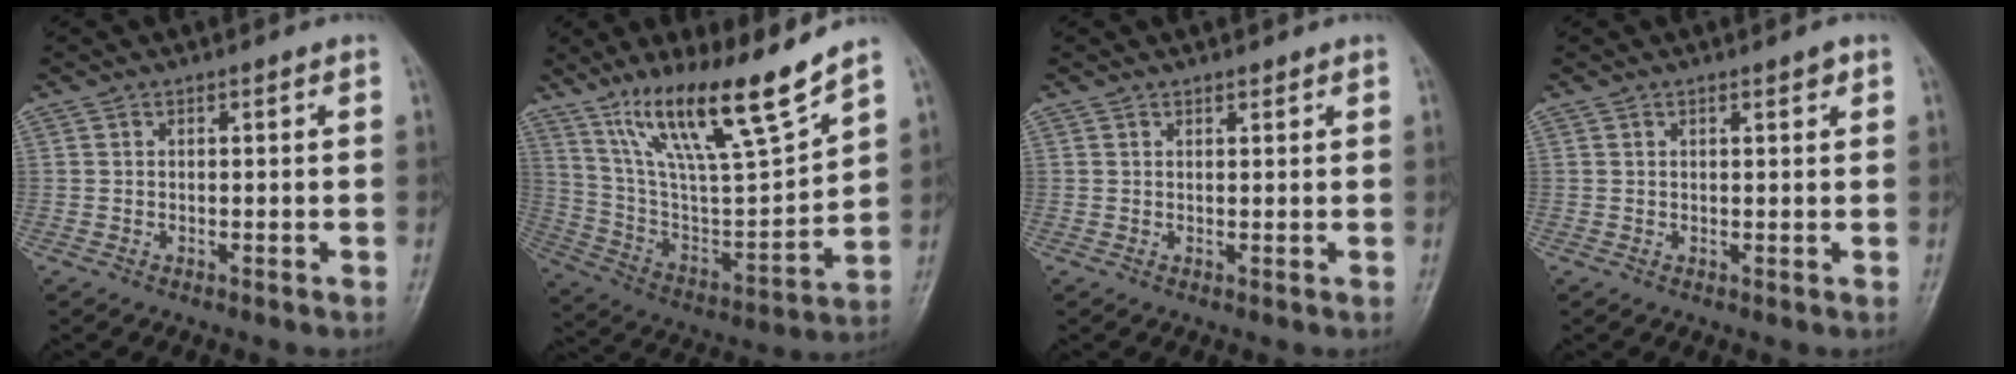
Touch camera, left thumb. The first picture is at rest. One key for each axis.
{"total": 20.2, "fx": 14.1, "fy": 2.9, "fz": 14.2, "tx": -0.223, "ty": -0.064, "tz": 0.261}
{"total": 1.0, "fx": 0.9, "fy": 0.4, "fz": 0.3, "tx": -0.003, "ty": -0.006, "tz": 0.013}
{"total": 1.4, "fx": 0.8, "fy": 0.3, "fz": 1.0, "tx": -0.013, "ty": -0.003, "tz": 0.012}